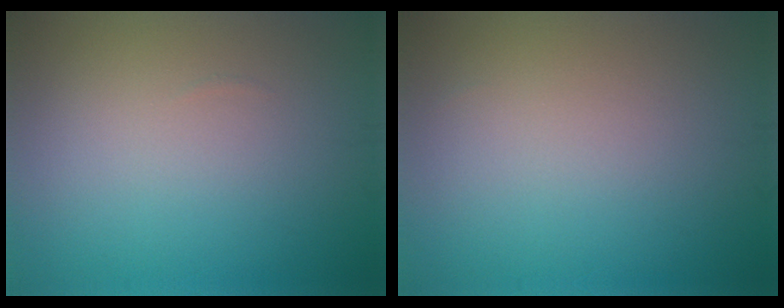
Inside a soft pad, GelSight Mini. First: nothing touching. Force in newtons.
{"total": 0.0}